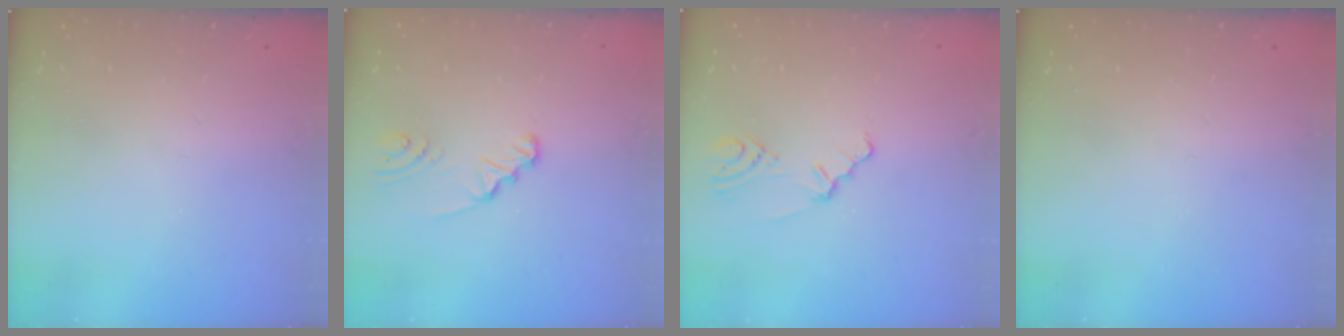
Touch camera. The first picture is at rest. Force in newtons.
{"total": 2.3, "press": 2.3, "slide": 0.2}
{"total": 2.2, "press": 2.1, "slide": 0.6}
{"total": 0.0}